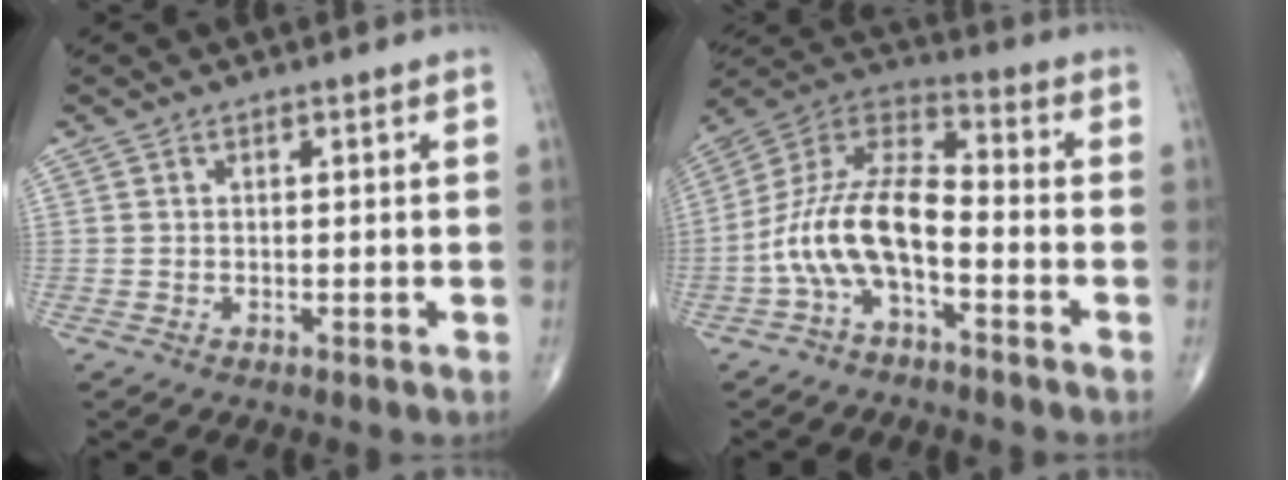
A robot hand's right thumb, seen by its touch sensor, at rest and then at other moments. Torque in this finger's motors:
{"motor_torque": [0.43, 0.28, 1.33, -0.52, 0.49]}